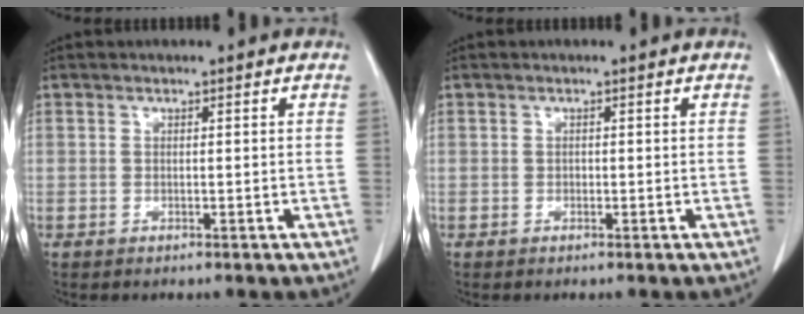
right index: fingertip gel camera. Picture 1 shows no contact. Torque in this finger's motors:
{"motor_torque": [0.12, -0.02, -0.02, 0.00]}